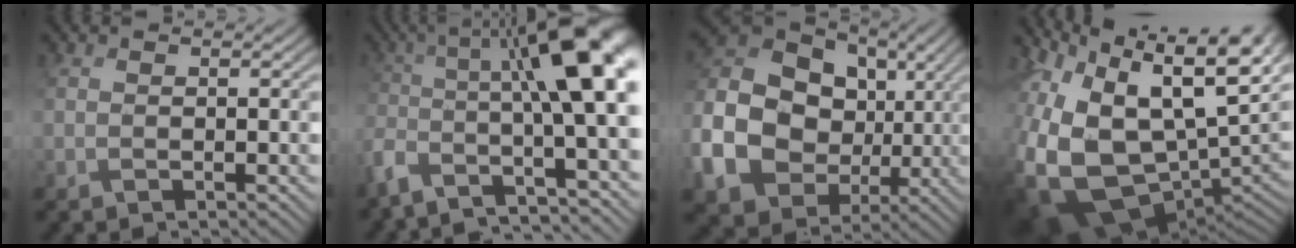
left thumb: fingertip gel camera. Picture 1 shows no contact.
{"total": 14.1, "force": [-4.0, 4.1, 12.9], "torque": [-0.212, 0.000, -0.070]}
{"total": 16.6, "force": [-1.0, 13.4, 9.7], "torque": [-0.252, -0.005, -0.020]}
{"total": 17.8, "force": [0.4, 11.3, 13.7], "torque": [-0.265, -0.025, 0.038]}